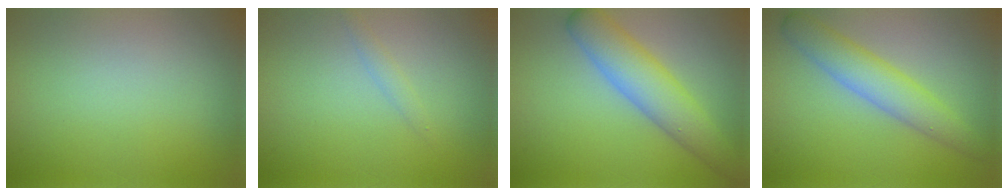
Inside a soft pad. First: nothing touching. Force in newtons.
{"total": 1.0, "press": 1.0, "slide": 0.0}
{"total": 5.4, "press": 5.4, "slide": 0.4}
{"total": 4.0, "press": 4.0, "slide": 0.1}